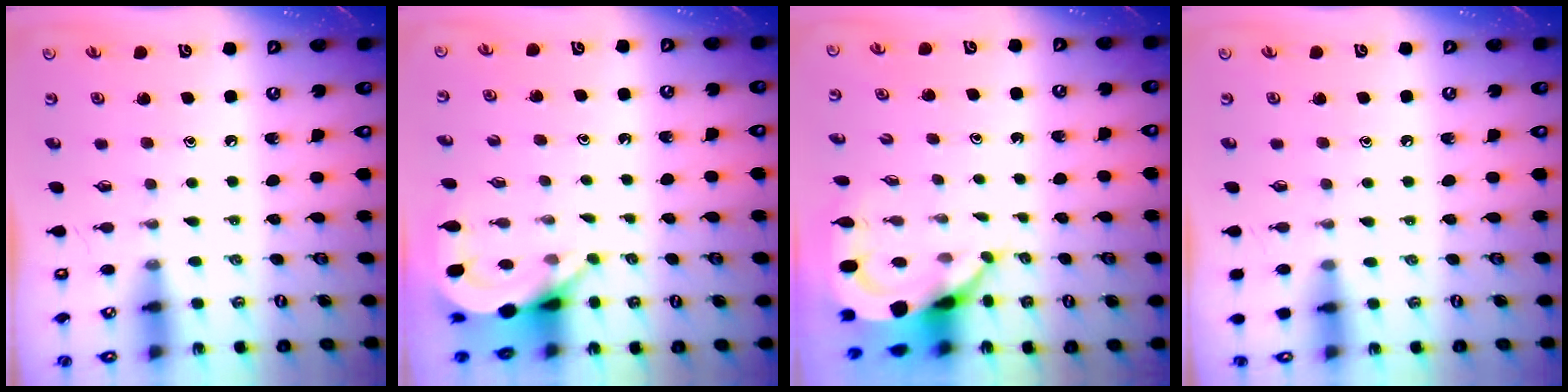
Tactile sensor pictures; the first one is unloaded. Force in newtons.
{"total": 5.2, "press": 5.2, "slide": 0.2}
{"total": 5.5, "press": 5.4, "slide": 0.6}
{"total": 4.0, "press": 4.0, "slide": 0.6}